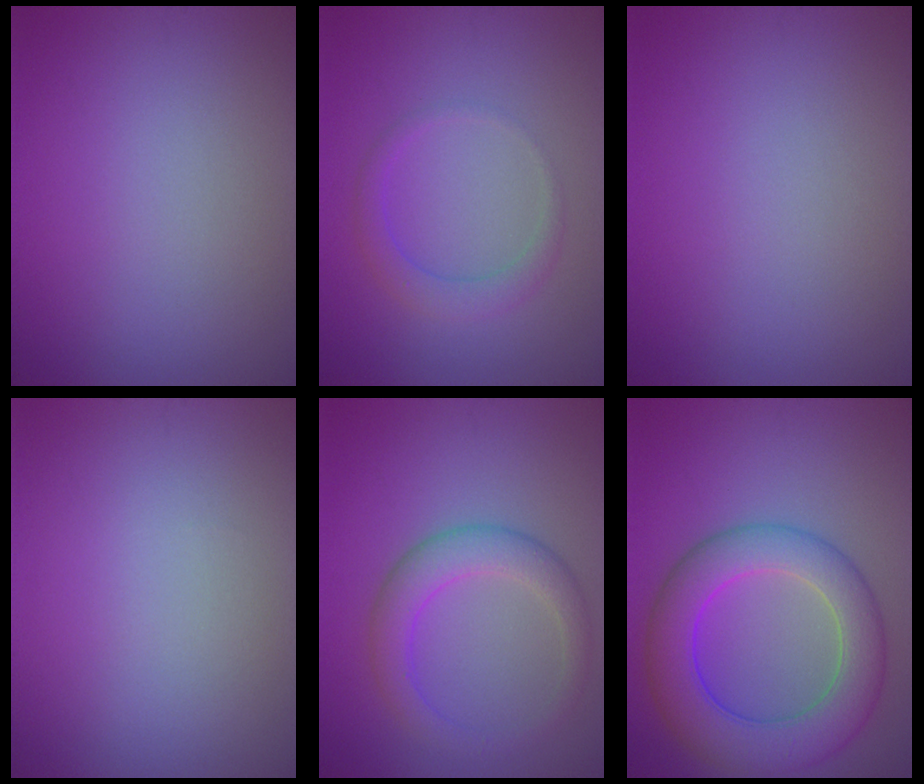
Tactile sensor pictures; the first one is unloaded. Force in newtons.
{"total": 2.2, "press": 2.2, "slide": 0.1}
{"total": 0.0}
{"total": 0.0}
{"total": 3.8, "press": 3.8, "slide": 0.1}
{"total": 8.0, "press": 8.0, "slide": 0.3}